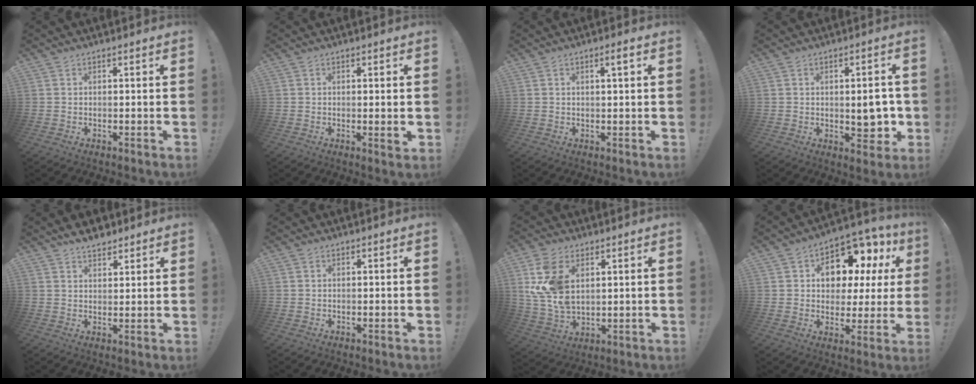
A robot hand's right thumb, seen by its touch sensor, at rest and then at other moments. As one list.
[{"total": 2.3, "force": [0.3, 0.2, 2.3], "torque": [-0.027, -0.005, 0.003]}, {"total": 2.2, "force": [0.9, 0.1, 2.0], "torque": [-0.024, -0.005, 0.009]}, {"total": 8.1, "force": [-0.2, 4.1, 7.0], "torque": [-0.069, -0.011, -0.001]}, {"total": 5.0, "force": [4.4, 2.0, 1.3], "torque": [-0.021, -0.023, 0.080]}, {"total": 0.0}, {"total": 13.4, "force": [4.7, 8.8, 9.0], "torque": [-0.183, -0.022, 0.090]}, {"total": 11.9, "force": [6.2, 7.6, 6.8], "torque": [-0.102, -0.045, 0.111]}]